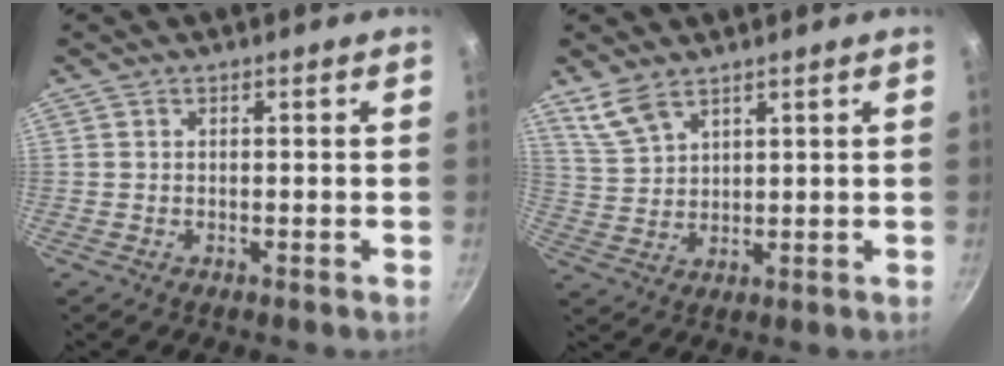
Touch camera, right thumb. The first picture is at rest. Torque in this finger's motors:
{"motor_torque": [-0.60, 0.53, -0.37, 0.30, 0.13]}